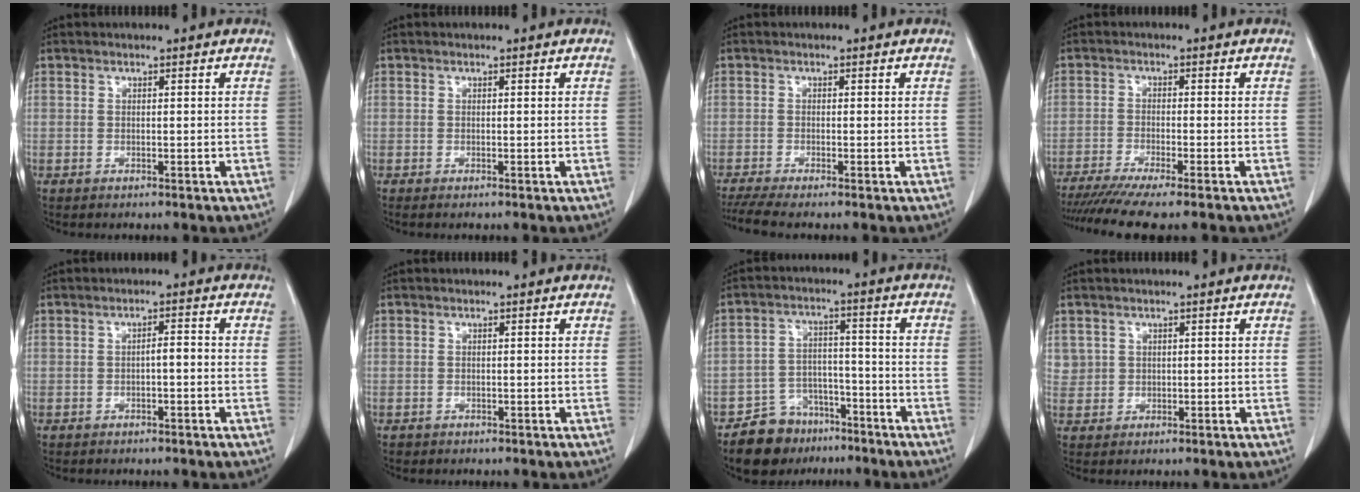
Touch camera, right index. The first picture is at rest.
{"total": 0.0}
{"total": 3.7, "force": [-2.9, -0.1, 2.3], "torque": [-0.045, -0.009, -0.055]}
{"total": 10.1, "force": [-8.5, -0.5, 5.5], "torque": [-0.074, -0.020, -0.133]}
{"total": 1.8, "force": [-0.4, 0.4, 1.7], "torque": [-0.025, 0.005, -0.007]}
{"total": 0.6, "force": [-0.3, 0.5, -0.1], "torque": [-0.002, 0.006, -0.006]}
{"total": 7.9, "force": [-5.9, 5.1, 1.3], "torque": [-0.022, 0.019, -0.095]}
{"total": 2.4, "force": [1.0, 2.2, 0.0], "torque": [0.016, 0.004, 0.016]}